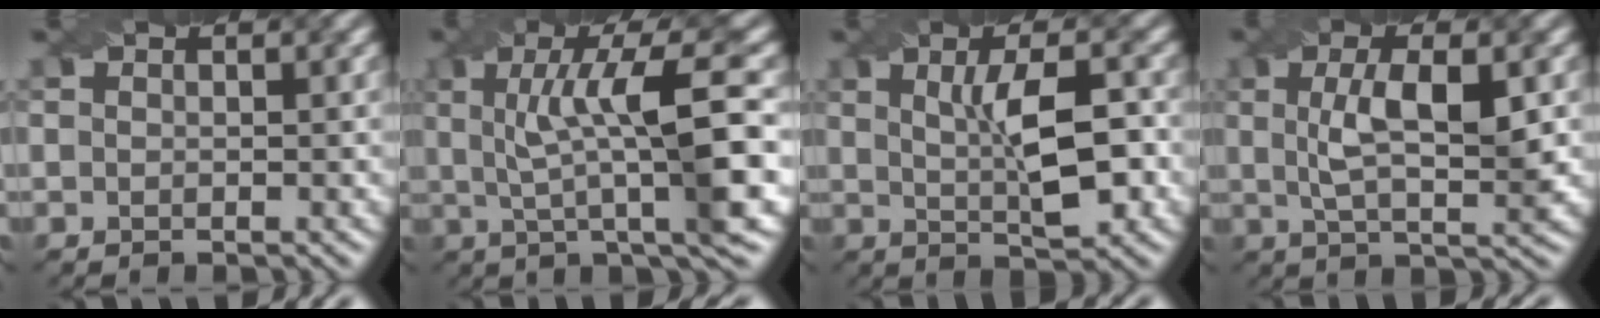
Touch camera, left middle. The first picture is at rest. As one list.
[{"total": 9.6, "force": [1.4, 1.8, 9.4], "torque": [-0.140, 0.009, 0.028]}, {"total": 6.1, "force": [0.6, 1.7, 5.9], "torque": [-0.089, 0.007, 0.011]}, {"total": 5.6, "force": [0.8, 1.7, 5.3], "torque": [-0.094, 0.004, 0.014]}]